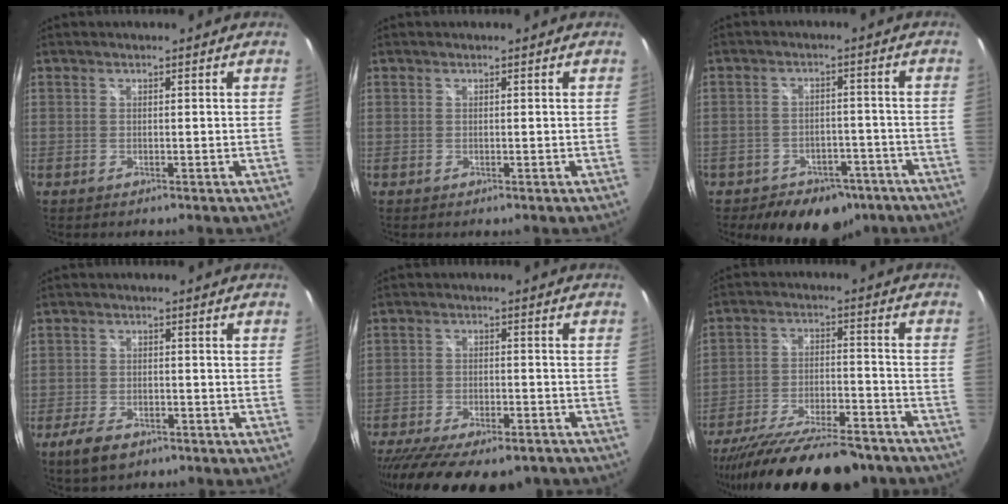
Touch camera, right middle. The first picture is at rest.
{"total": 0.0}
{"total": 11.7, "force": [-7.9, 7.5, 4.3], "torque": [-0.101, 0.017, -0.090]}
{"total": 6.3, "force": [-4.1, 3.1, 3.6], "torque": [-0.093, -0.014, -0.071]}
{"total": 19.4, "force": [-15.0, 6.5, 10.3], "torque": [-0.210, -0.052, -0.217]}
{"total": 24.2, "force": [-20.1, 6.2, 11.9], "torque": [-0.215, -0.043, -0.297]}